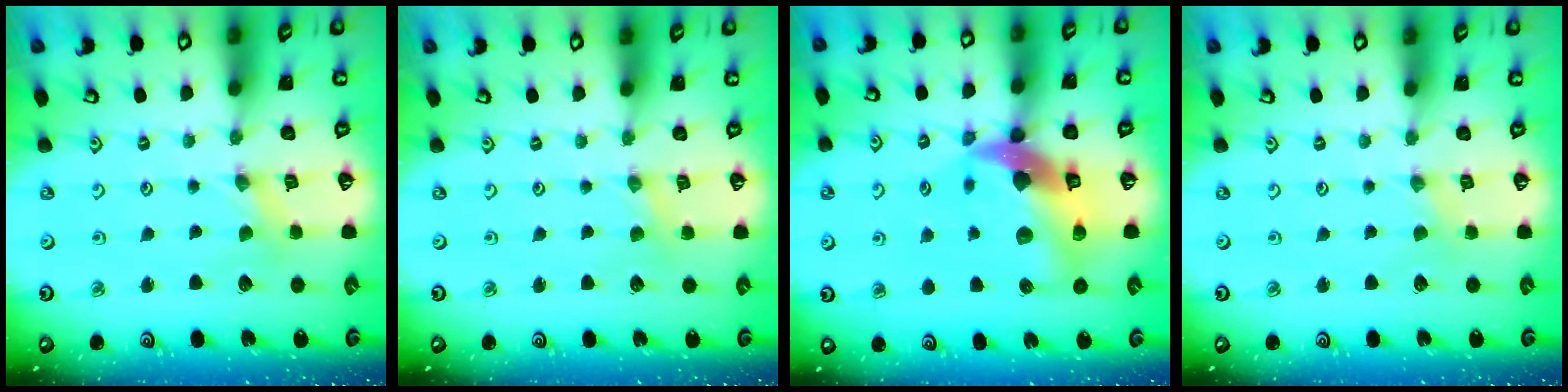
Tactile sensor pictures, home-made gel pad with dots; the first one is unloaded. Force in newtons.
{"total": 1.0, "press": 1.0, "slide": 0.2}
{"total": 16.6, "press": 16.4, "slide": 2.5}
{"total": 0.0}